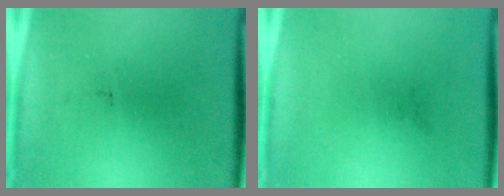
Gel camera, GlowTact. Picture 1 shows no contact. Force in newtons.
{"total": 0.0}